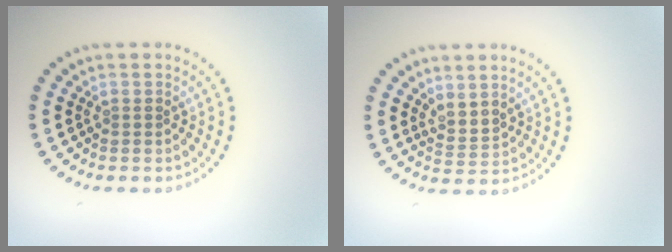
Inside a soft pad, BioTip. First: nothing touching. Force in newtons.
{"total": 2.0, "press": 1.3, "slide": 1.5}